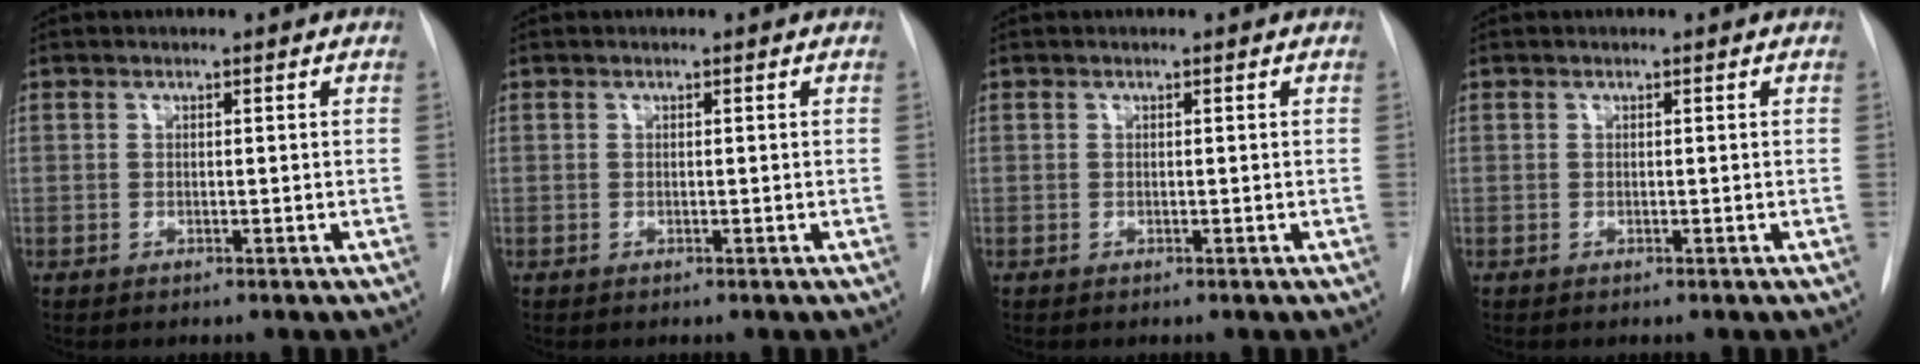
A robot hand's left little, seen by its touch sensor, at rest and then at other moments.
{"total": 0.0}
{"total": 0.0}
{"total": 0.0}